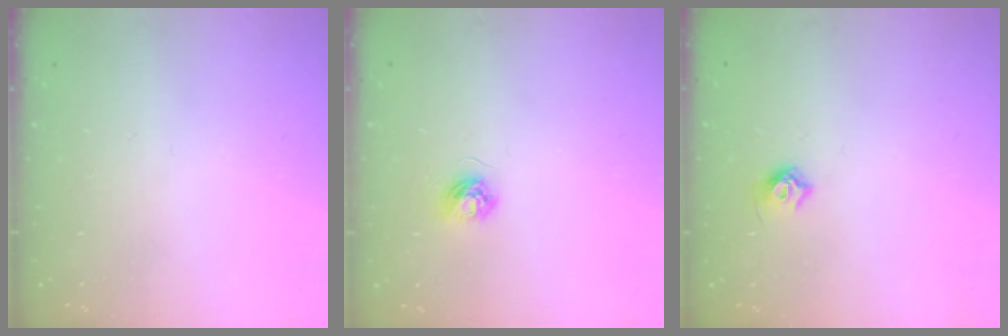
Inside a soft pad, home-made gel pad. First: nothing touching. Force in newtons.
{"total": 4.0, "press": 4.0, "slide": 0.4}
{"total": 5.5, "press": 5.3, "slide": 1.2}